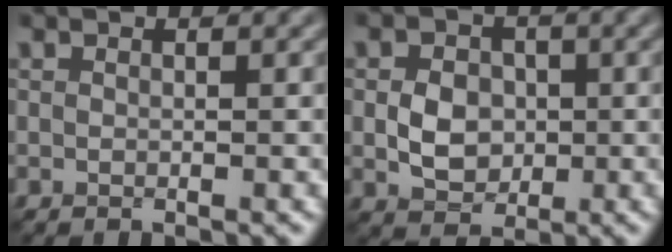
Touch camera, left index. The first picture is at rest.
{"total": 3.6, "force": [-0.4, 2.8, 2.2], "torque": [-0.041, -0.001, -0.010]}